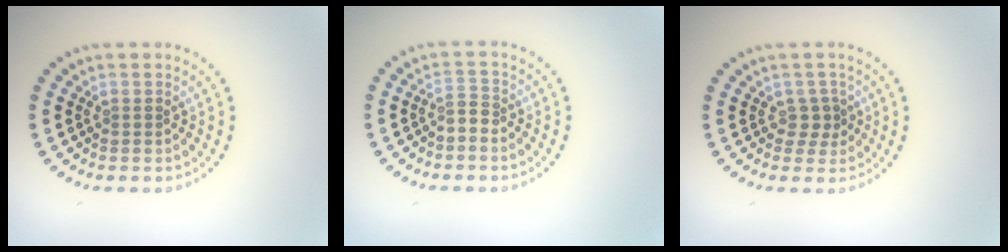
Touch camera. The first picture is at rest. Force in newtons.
{"total": 1.2, "press": 0.7, "slide": 1.0}
{"total": 1.4, "press": 1.2, "slide": 0.7}